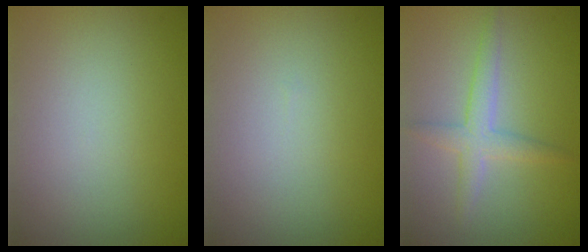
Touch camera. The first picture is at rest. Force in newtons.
{"total": 0.0}
{"total": 2.5, "press": 2.5, "slide": 0.0}